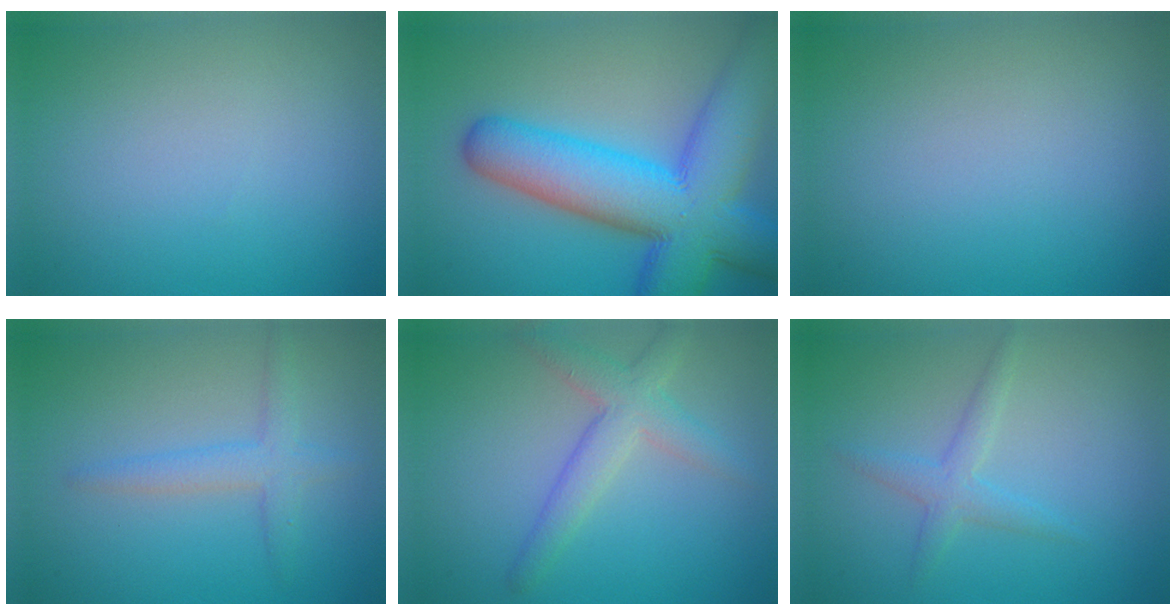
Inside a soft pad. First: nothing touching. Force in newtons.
{"total": 12.6, "press": 12.6, "slide": 0.6}
{"total": 0.0}
{"total": 2.4, "press": 2.4, "slide": 0.1}
{"total": 3.7, "press": 3.7, "slide": 0.1}
{"total": 2.0, "press": 2.0, "slide": 0.2}